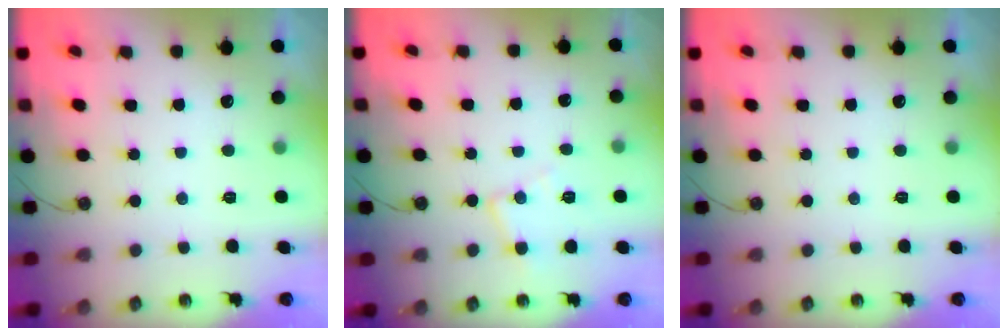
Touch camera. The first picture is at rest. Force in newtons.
{"total": 9.2, "press": 9.2, "slide": 0.7}
{"total": 0.0}